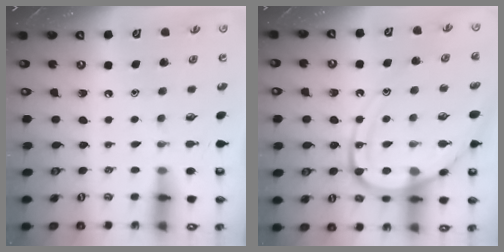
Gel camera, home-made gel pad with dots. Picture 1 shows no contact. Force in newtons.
{"total": 15.1, "press": 15.0, "slide": 1.5}